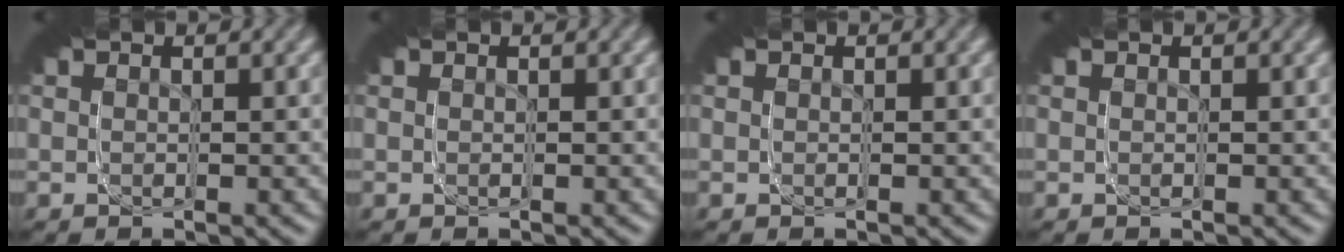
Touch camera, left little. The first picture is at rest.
{"total": 0.0}
{"total": 0.0}
{"total": 0.0}